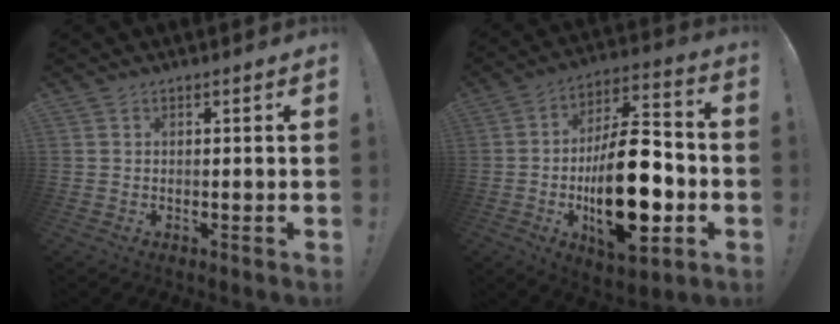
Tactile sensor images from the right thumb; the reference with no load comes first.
{"total": 25.4, "force": [-5.5, 11.8, 21.8], "torque": [-0.368, 0.026, -0.079]}